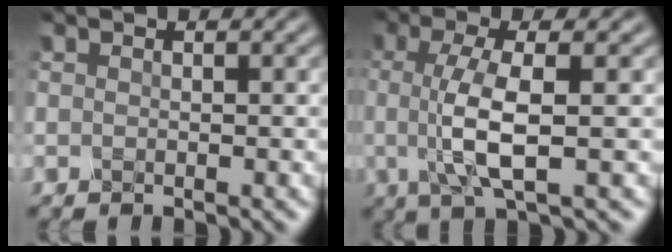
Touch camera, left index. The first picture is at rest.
{"total": 5.5, "force": [-0.1, 1.5, 5.3], "torque": [-0.107, 0.000, -0.002]}